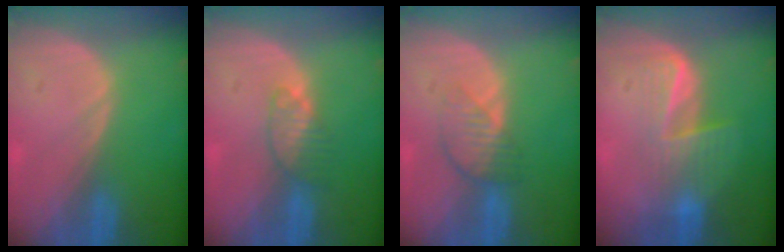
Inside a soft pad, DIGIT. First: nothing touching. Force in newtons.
{"total": 3.4, "press": 3.3, "slide": 0.6}
{"total": 3.9, "press": 3.6, "slide": 1.6}
{"total": 5.8, "press": 5.5, "slide": 2.0}